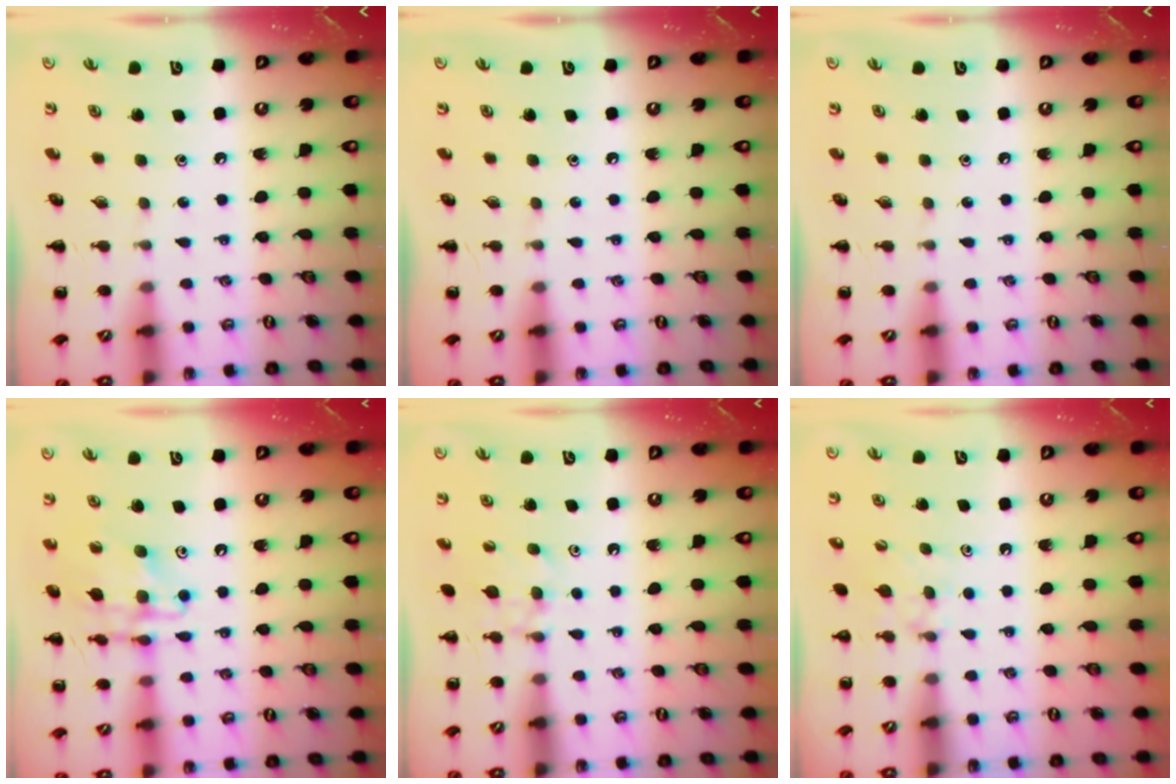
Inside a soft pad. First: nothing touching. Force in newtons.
{"total": 0.0}
{"total": 0.0}
{"total": 13.9, "press": 13.7, "slide": 2.5}
{"total": 8.9, "press": 8.7, "slide": 1.7}
{"total": 5.3, "press": 5.1, "slide": 1.6}